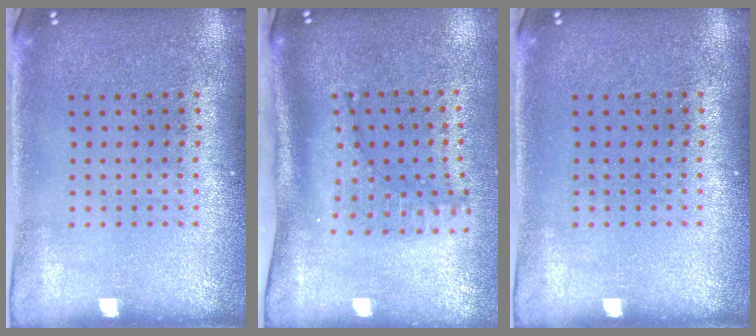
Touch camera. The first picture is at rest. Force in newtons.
{"total": 1.6, "press": 1.3, "slide": 0.9}
{"total": 0.0}